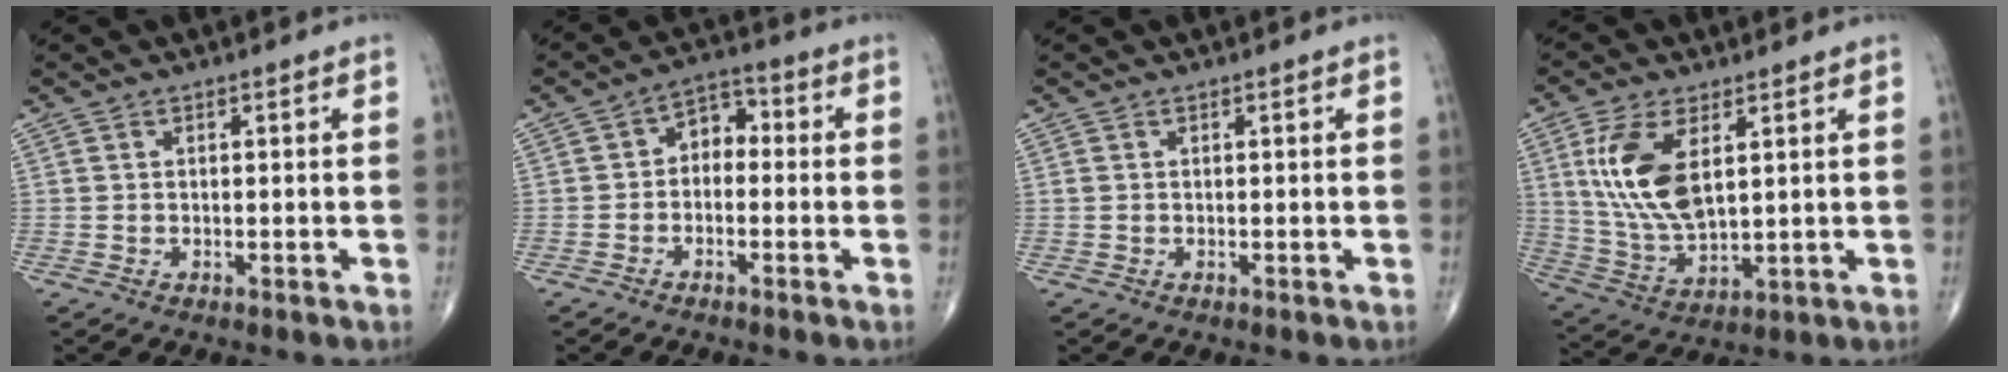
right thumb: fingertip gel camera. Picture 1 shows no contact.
{"total": 5.1, "force": [-0.7, 3.7, 3.5], "torque": [-0.029, 0.029, -0.028]}
{"total": 0.5, "force": [0.0, 0.4, 0.4], "torque": [-0.011, 0.003, 0.003]}
{"total": 13.3, "force": [3.9, 6.4, 11.0], "torque": [-0.223, -0.018, 0.086]}